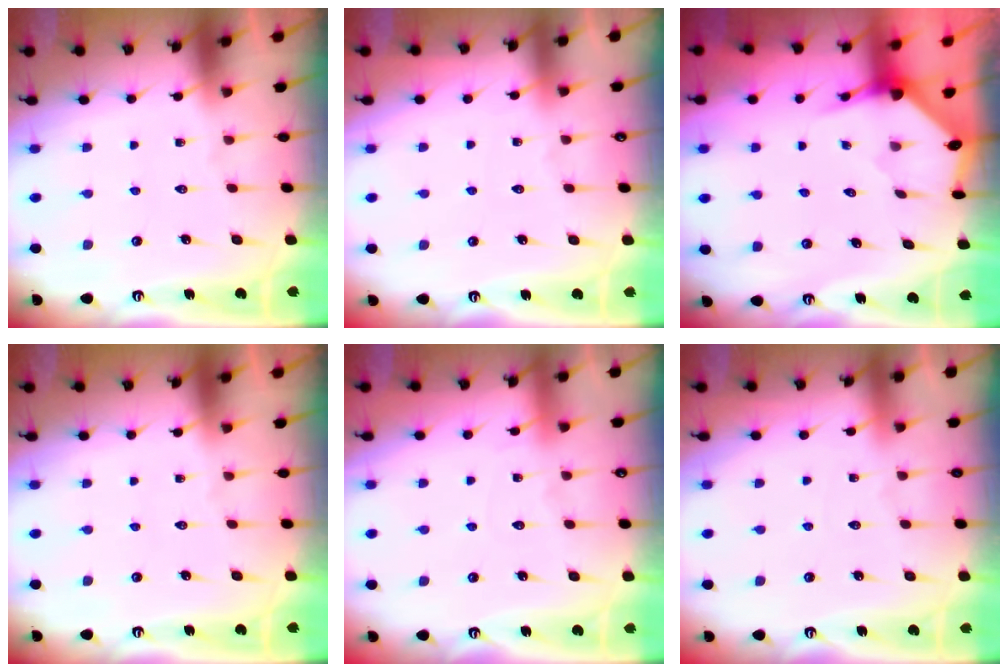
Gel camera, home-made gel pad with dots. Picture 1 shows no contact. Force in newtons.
{"total": 4.0, "press": 3.9, "slide": 0.6}
{"total": 3.2, "press": 3.2, "slide": 0.3}
{"total": 0.0}
{"total": 5.4, "press": 5.3, "slide": 0.7}
{"total": 2.6, "press": 2.6, "slide": 0.3}